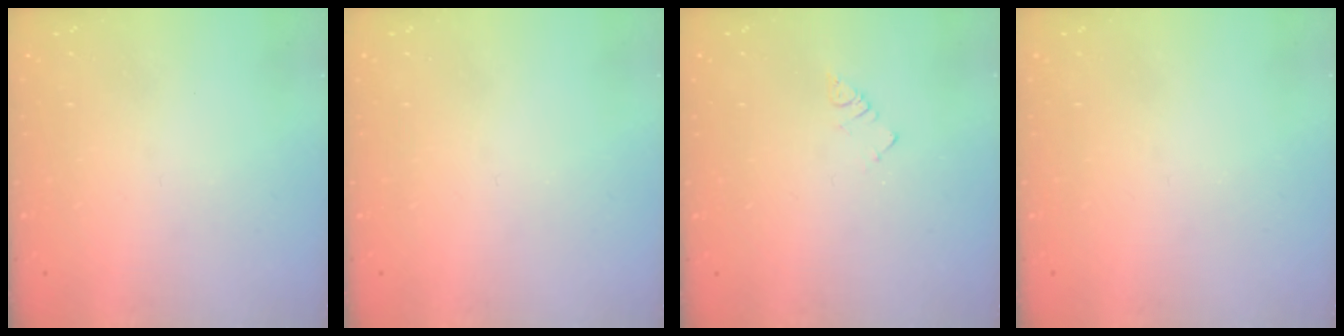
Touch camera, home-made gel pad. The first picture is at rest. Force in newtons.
{"total": 0.0}
{"total": 2.3, "press": 2.3, "slide": 0.4}
{"total": 0.0}